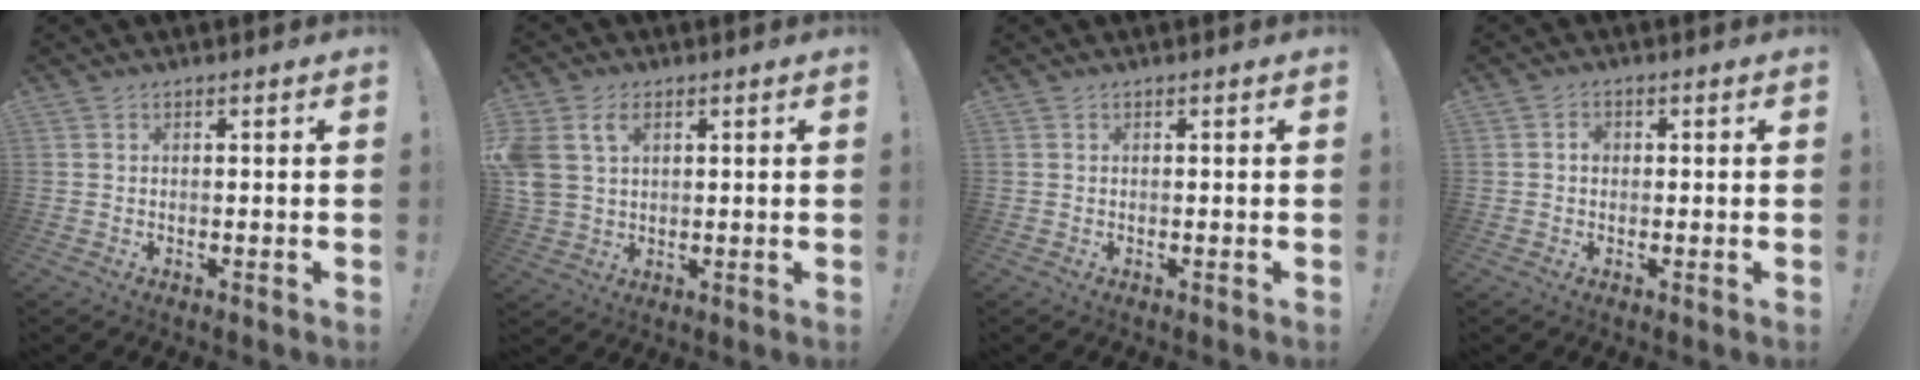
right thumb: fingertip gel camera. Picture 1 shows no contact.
{"total": 7.7, "force": [3.2, 5.5, 4.4], "torque": [-0.101, -0.005, 0.061]}
{"total": 0.0}
{"total": 1.8, "force": [-0.1, 1.5, 1.1], "torque": [-0.012, 0.003, -0.005]}